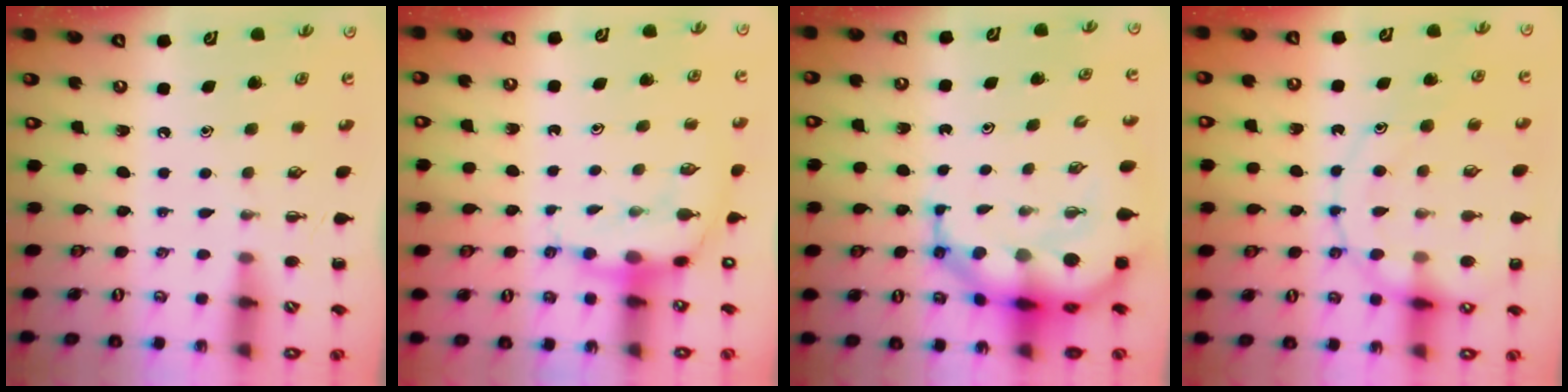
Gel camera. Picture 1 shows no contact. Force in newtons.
{"total": 7.9, "press": 7.8, "slide": 1.3}
{"total": 10.7, "press": 10.3, "slide": 3.0}
{"total": 15.1, "press": 14.8, "slide": 2.7}